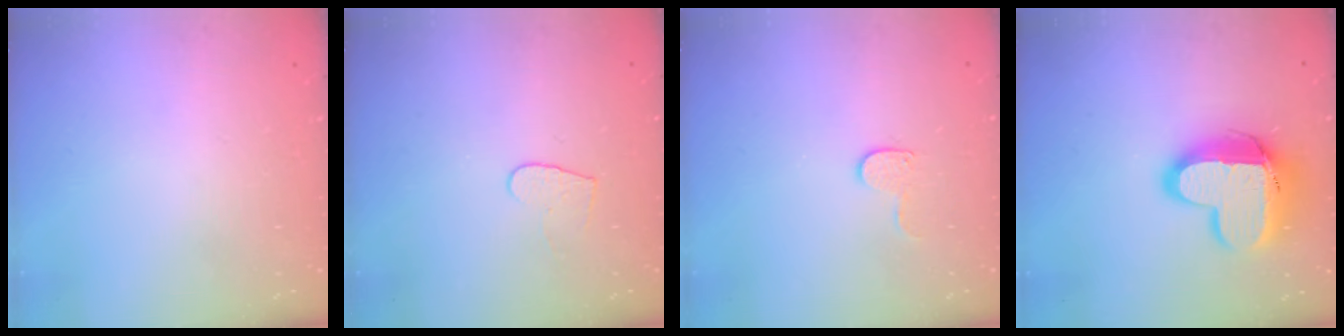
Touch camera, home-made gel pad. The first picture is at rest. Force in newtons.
{"total": 4.7, "press": 4.7, "slide": 0.4}
{"total": 5.5, "press": 5.5, "slide": 0.5}
{"total": 15.3, "press": 15.2, "slide": 1.2}